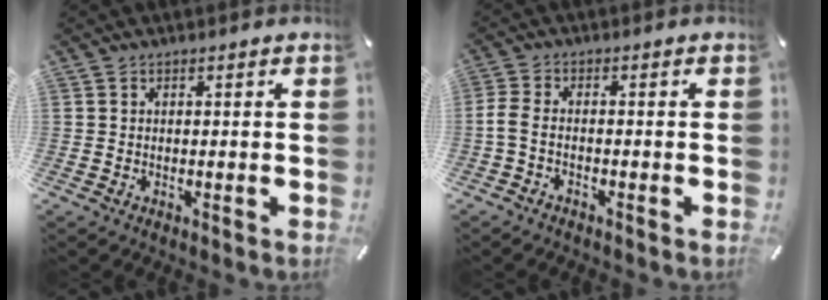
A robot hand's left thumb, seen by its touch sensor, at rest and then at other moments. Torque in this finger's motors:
{"motor_torque": [0.36, 0.93, 0.24, 0.22, 0.10]}